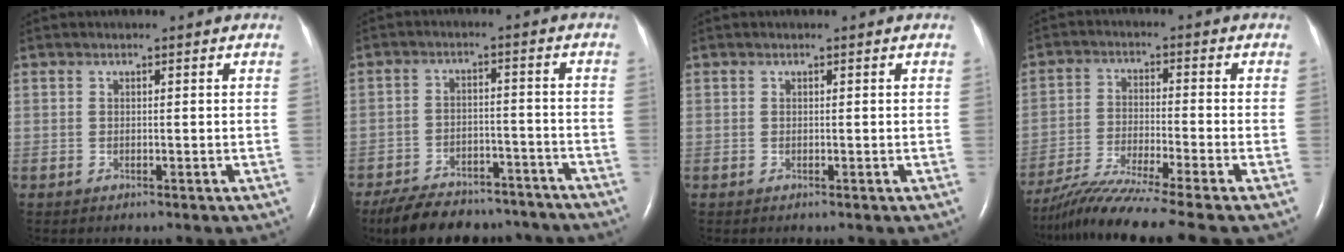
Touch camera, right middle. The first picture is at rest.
{"total": 16.6, "force": [-14.2, 6.1, 5.9], "torque": [-0.117, 0.002, -0.198]}
{"total": 0.0}
{"total": 12.3, "force": [-10.5, -2.0, 6.1], "torque": [-0.106, -0.032, -0.177]}